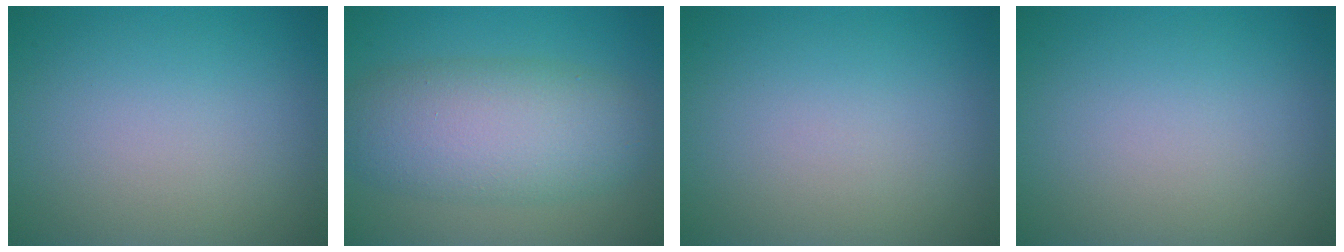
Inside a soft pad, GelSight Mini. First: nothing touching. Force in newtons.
{"total": 7.5, "press": 7.5, "slide": 0.3}
{"total": 0.0}
{"total": 0.0}